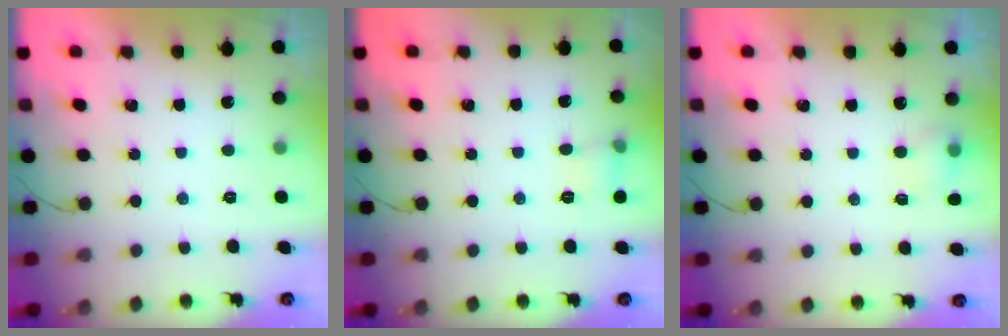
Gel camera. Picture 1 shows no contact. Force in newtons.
{"total": 5.1, "press": 4.8, "slide": 1.6}
{"total": 4.7, "press": 4.5, "slide": 1.4}